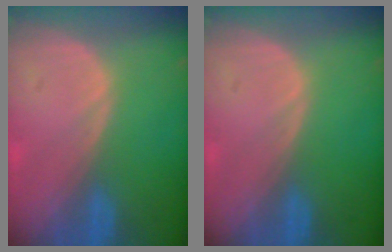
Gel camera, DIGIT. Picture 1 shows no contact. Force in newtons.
{"total": 0.0}